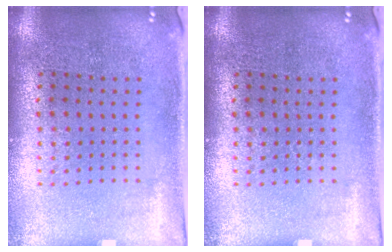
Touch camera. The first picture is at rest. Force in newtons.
{"total": 0.0}